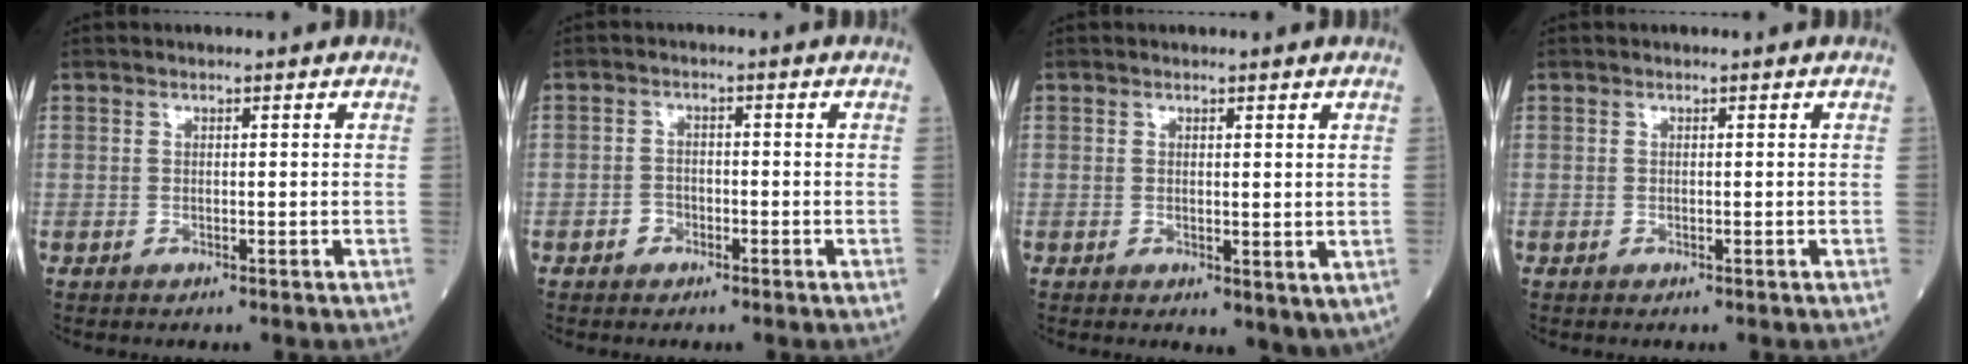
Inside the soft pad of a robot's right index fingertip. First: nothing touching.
{"total": 1.9, "force": [-1.0, 1.5, 0.6], "torque": [-0.007, 0.007, -0.020]}
{"total": 3.4, "force": [0.6, 1.7, 2.9], "torque": [-0.038, -0.014, 0.015]}
{"total": 0.0}